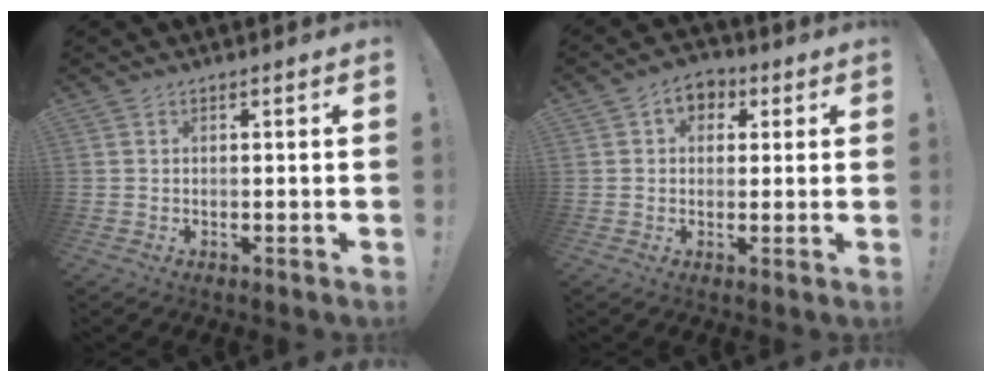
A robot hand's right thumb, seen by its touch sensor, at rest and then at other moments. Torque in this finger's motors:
{"motor_torque": [0.36, 1.07, -0.04, 0.21, -0.02]}